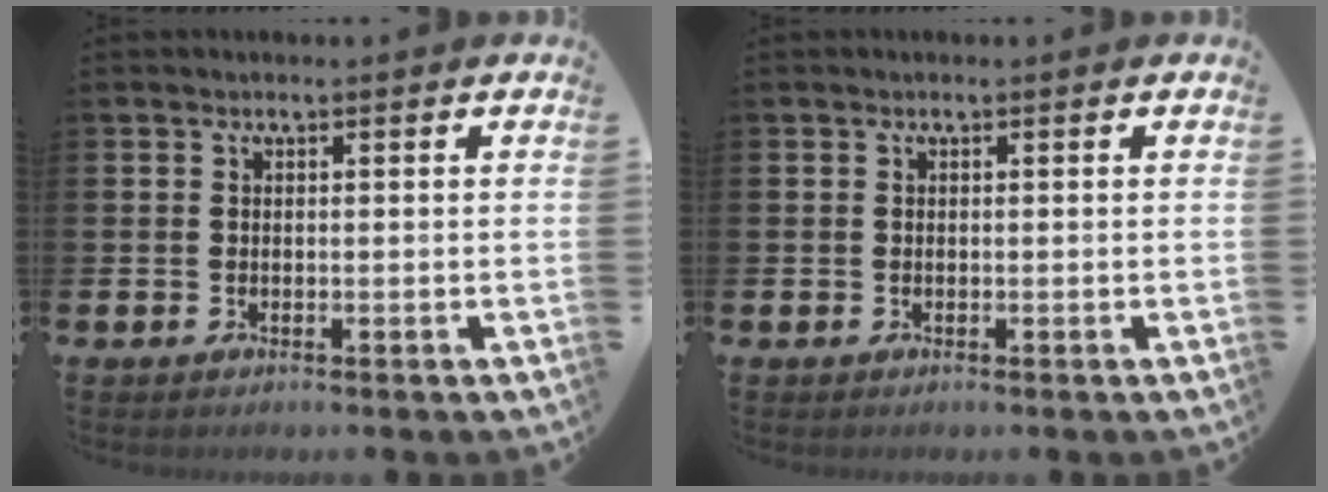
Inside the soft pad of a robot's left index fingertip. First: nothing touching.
{"total": 0.0}